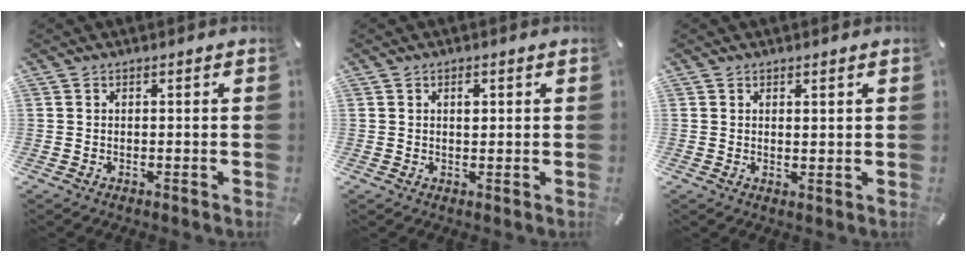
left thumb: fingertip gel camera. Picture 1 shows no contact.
{"total": 1.8, "force": [0.5, 1.2, 1.3], "torque": [-0.011, -0.002, 0.004]}
{"total": 1.0, "force": [0.9, 0.3, 0.3], "torque": [-0.005, -0.002, 0.018]}